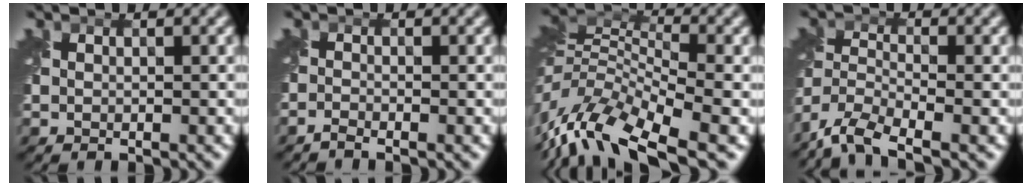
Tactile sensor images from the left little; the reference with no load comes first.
{"total": 0.9, "force": [-0.9, 0.0, 0.3], "torque": [-0.006, -0.006, -0.025]}
{"total": 11.0, "force": [-5.7, 4.4, 8.3], "torque": [-0.165, 0.000, -0.115]}
{"total": 6.0, "force": [-4.8, 1.5, 3.2], "torque": [-0.068, -0.011, -0.105]}